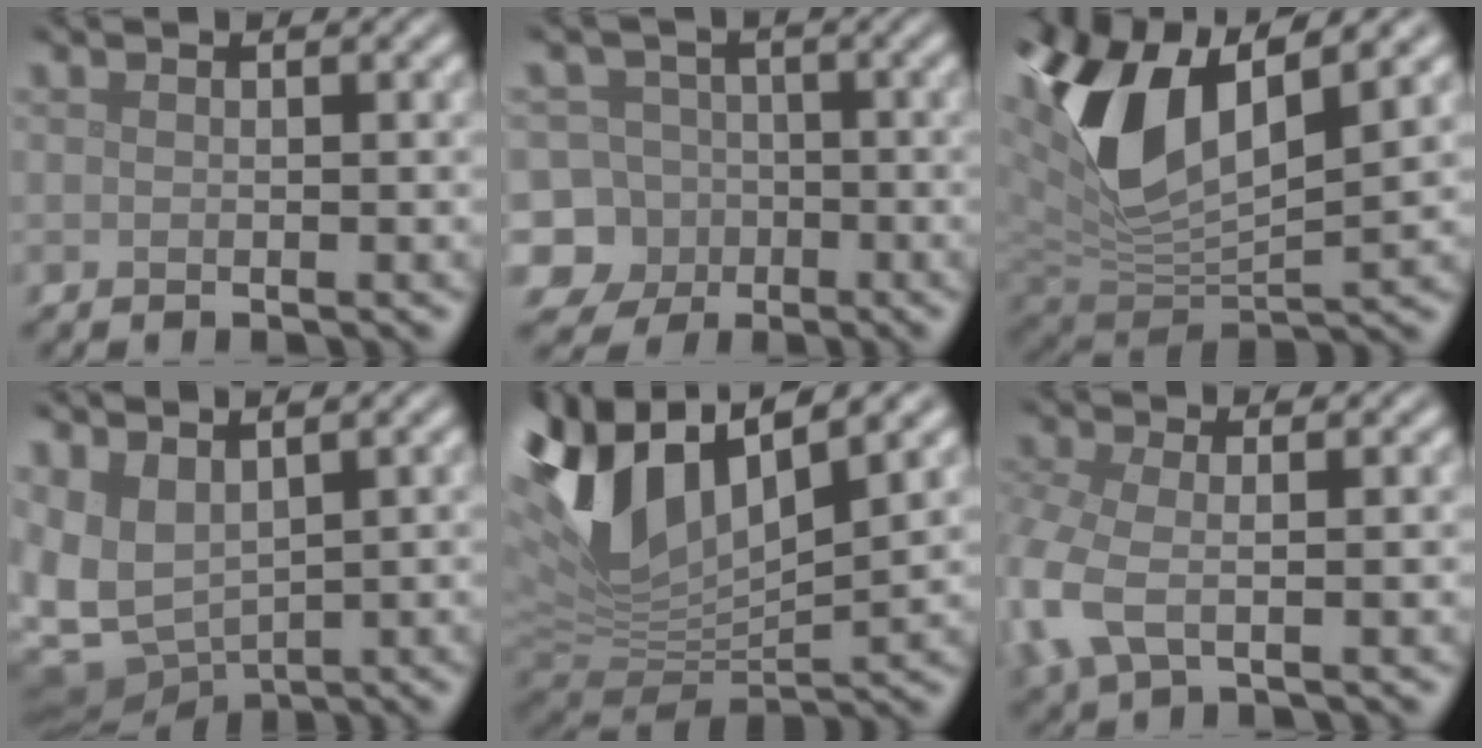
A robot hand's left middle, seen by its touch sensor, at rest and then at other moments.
{"total": 10.6, "force": [-4.3, 9.5, 1.8], "torque": [-0.048, -0.014, -0.101]}
{"total": 10.8, "force": [4.2, 5.1, 8.6], "torque": [-0.185, 0.006, 0.078]}
{"total": 5.3, "force": [0.5, 3.5, 4.0], "torque": [-0.095, -0.014, 0.020]}
{"total": 11.4, "force": [4.5, 5.5, 9.0], "torque": [-0.200, 0.007, 0.082]}
{"total": 5.4, "force": [-1.0, 3.0, 4.3], "torque": [-0.118, -0.008, -0.028]}